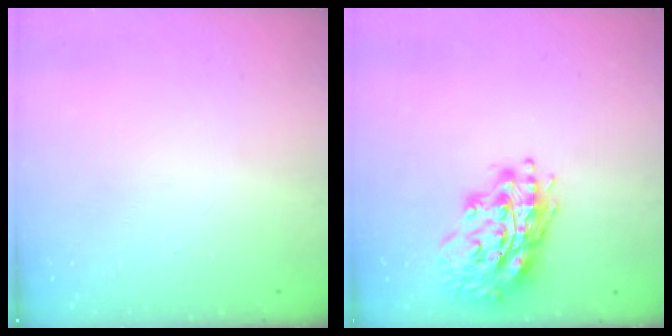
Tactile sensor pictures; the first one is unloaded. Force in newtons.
{"total": 17.6, "press": 17.5, "slide": 2.3}